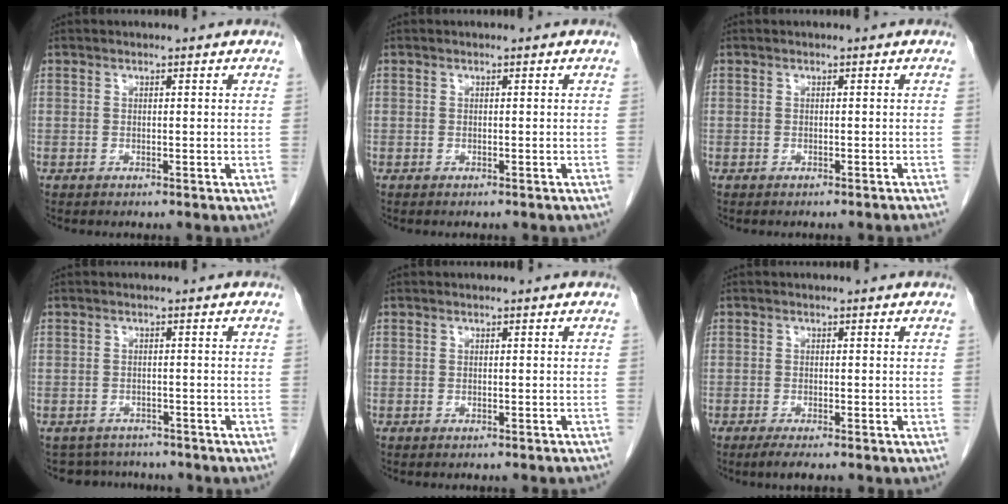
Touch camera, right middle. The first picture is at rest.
{"total": 2.7, "force": [-2.3, 0.8, 1.1], "torque": [-0.018, -0.004, -0.025]}
{"total": 2.9, "force": [-2.8, -0.2, 1.0], "torque": [-0.016, -0.007, -0.030]}
{"total": 4.7, "force": [-4.3, 1.9, -0.1], "torque": [0.001, 0.007, -0.057]}
{"total": 3.1, "force": [-2.8, 0.6, 1.0], "torque": [-0.017, -0.009, -0.031]}
{"total": 2.1, "force": [-1.5, 0.1, 1.4], "torque": [-0.030, -0.008, -0.028]}